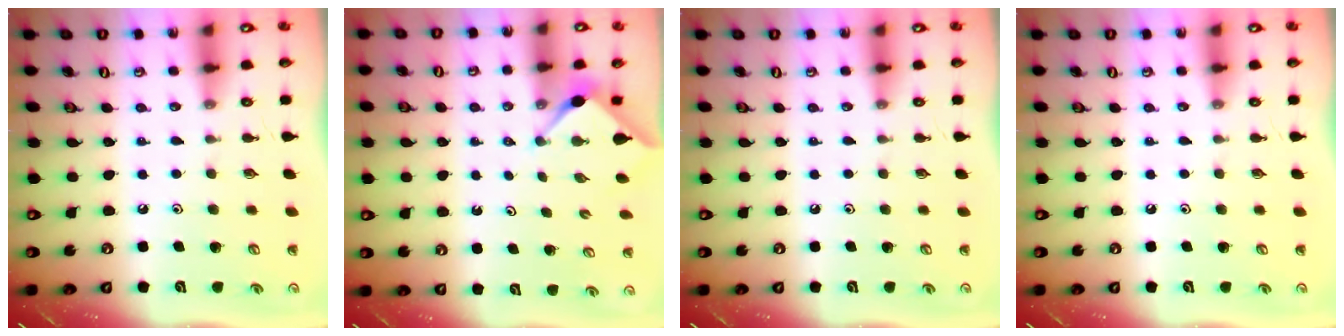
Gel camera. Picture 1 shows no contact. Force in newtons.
{"total": 3.0, "press": 3.0, "slide": 0.3}
{"total": 0.0}
{"total": 0.0}